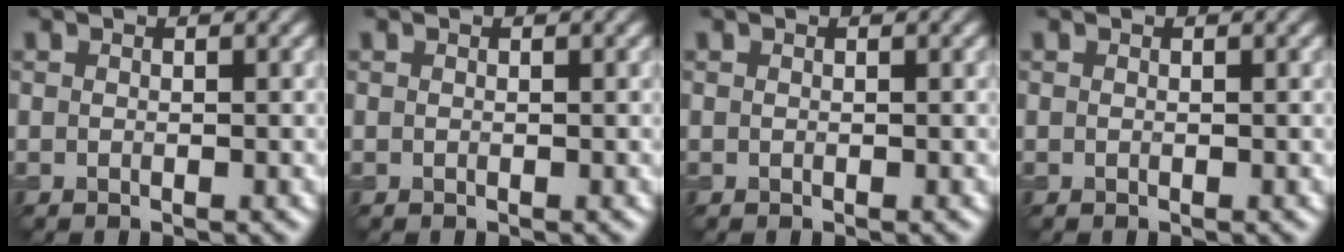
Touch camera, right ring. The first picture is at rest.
{"total": 0.0}
{"total": 0.0}
{"total": 0.0}